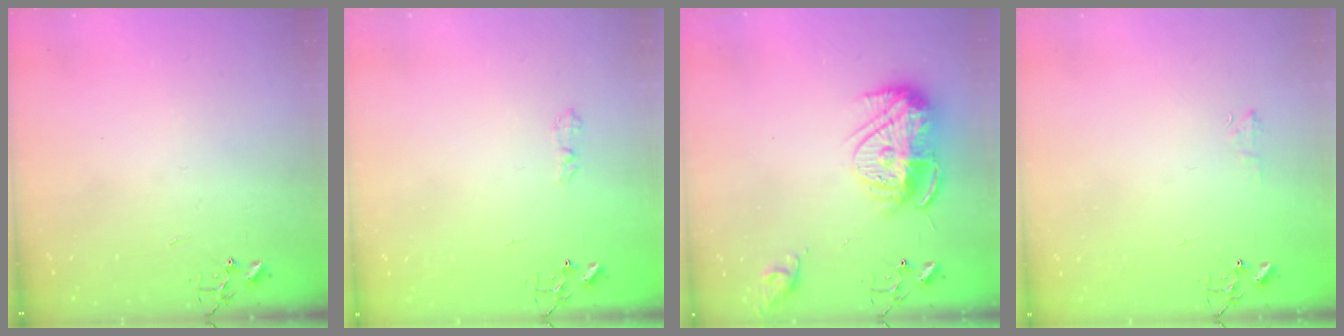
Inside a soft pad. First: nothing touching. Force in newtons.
{"total": 6.6, "press": 6.5, "slide": 0.7}
{"total": 15.7, "press": 15.7, "slide": 1.4}
{"total": 4.5, "press": 4.4, "slide": 0.7}